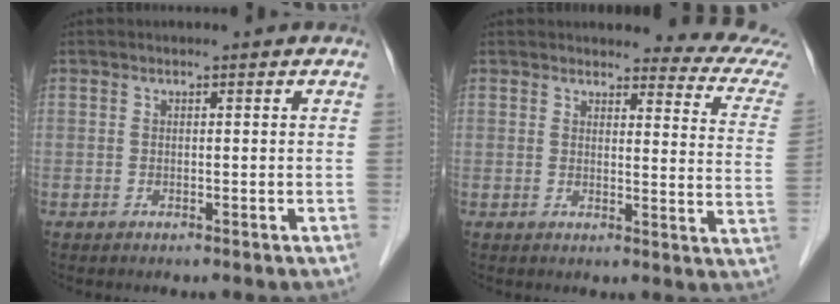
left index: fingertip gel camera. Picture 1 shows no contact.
{"total": 9.5, "force": [9.2, 0.5, 2.0], "torque": [-0.009, -0.071, 0.074]}